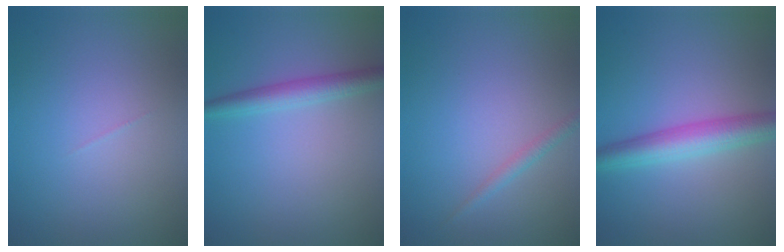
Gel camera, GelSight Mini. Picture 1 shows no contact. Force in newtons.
{"total": 2.7, "press": 2.7, "slide": 0.0}
{"total": 1.1, "press": 1.1, "slide": 0.0}
{"total": 4.5, "press": 4.5, "slide": 0.1}